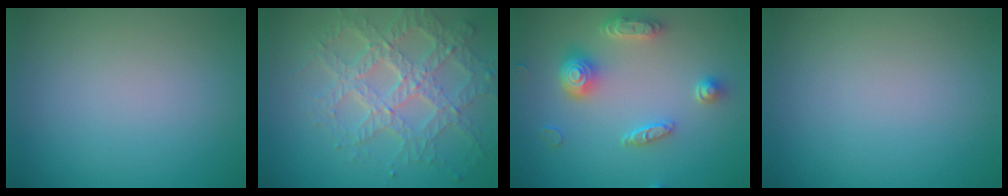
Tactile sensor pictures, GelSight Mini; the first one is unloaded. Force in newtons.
{"total": 6.8, "press": 4.9, "slide": 4.7}
{"total": 4.7, "press": 3.7, "slide": 2.8}
{"total": 0.0}